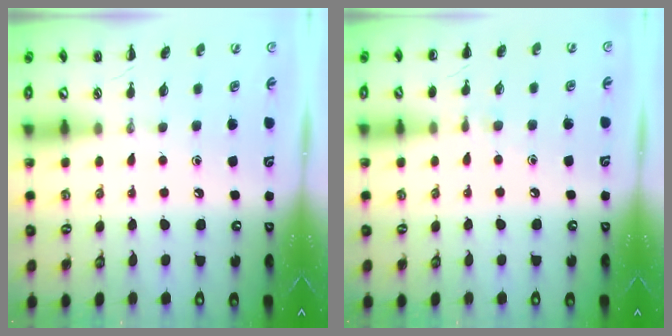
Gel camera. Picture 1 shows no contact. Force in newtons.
{"total": 6.2, "press": 5.9, "slide": 1.9}